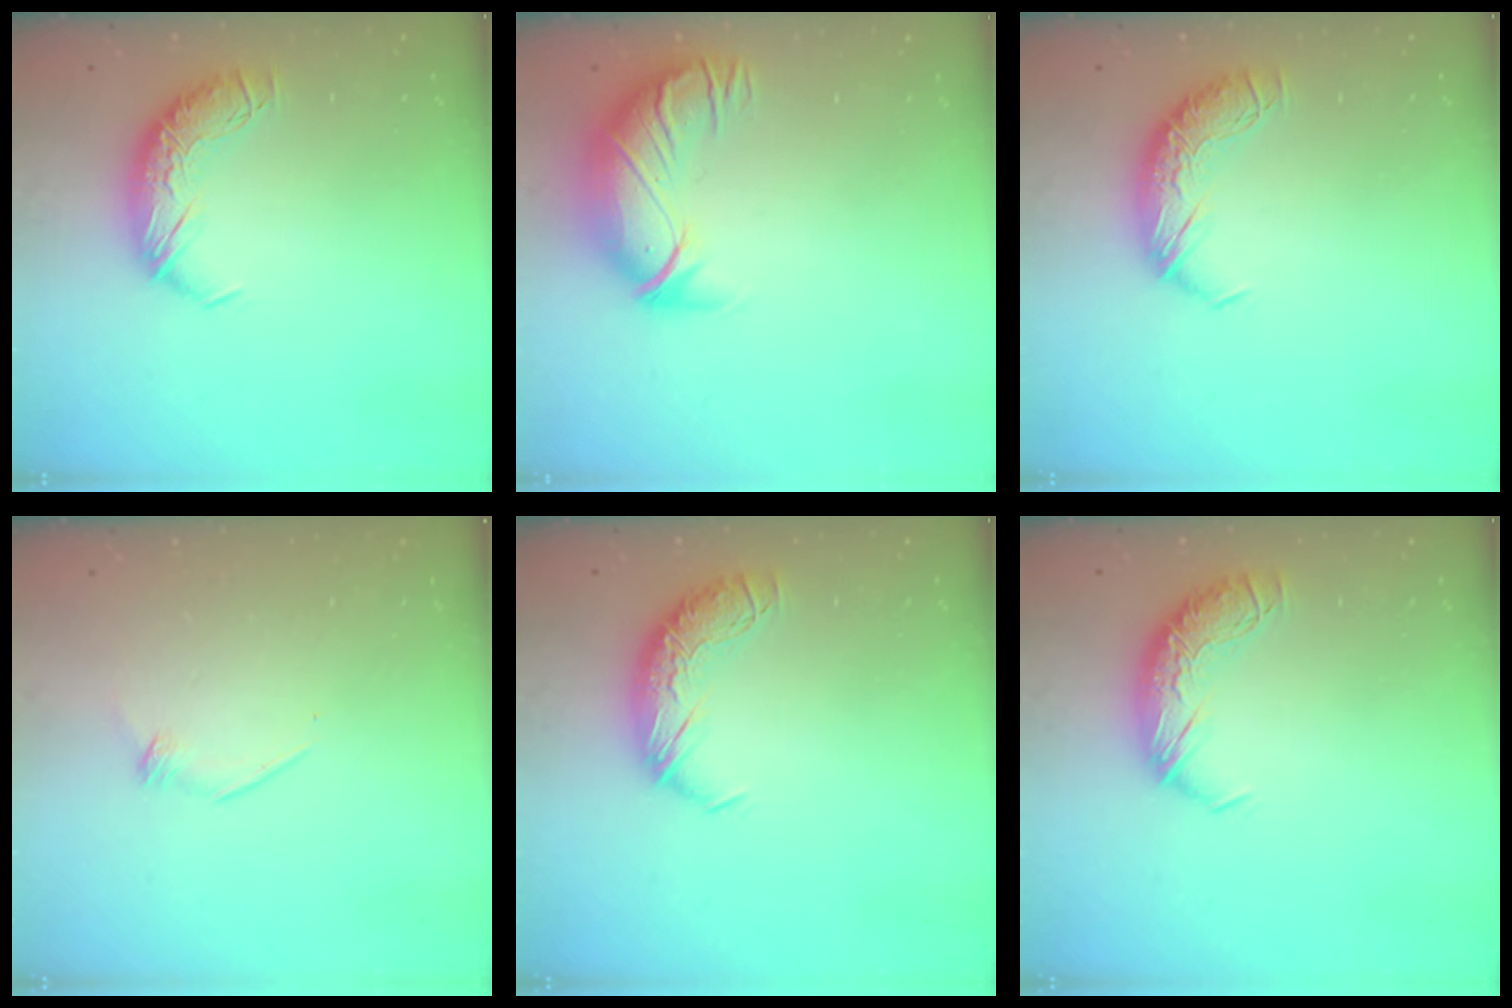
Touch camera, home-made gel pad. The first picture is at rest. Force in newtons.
{"total": 3.0, "press": 0.2, "slide": 2.9}
{"total": 0.0}
{"total": 4.0, "press": 3.6, "slide": 1.6}
{"total": 0.0}
{"total": 0.0}